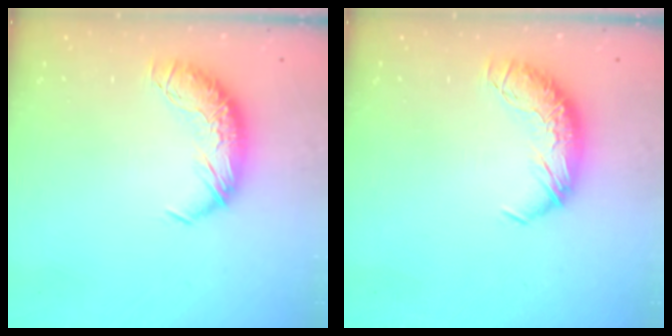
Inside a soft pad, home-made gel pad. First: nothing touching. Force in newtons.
{"total": 0.0}